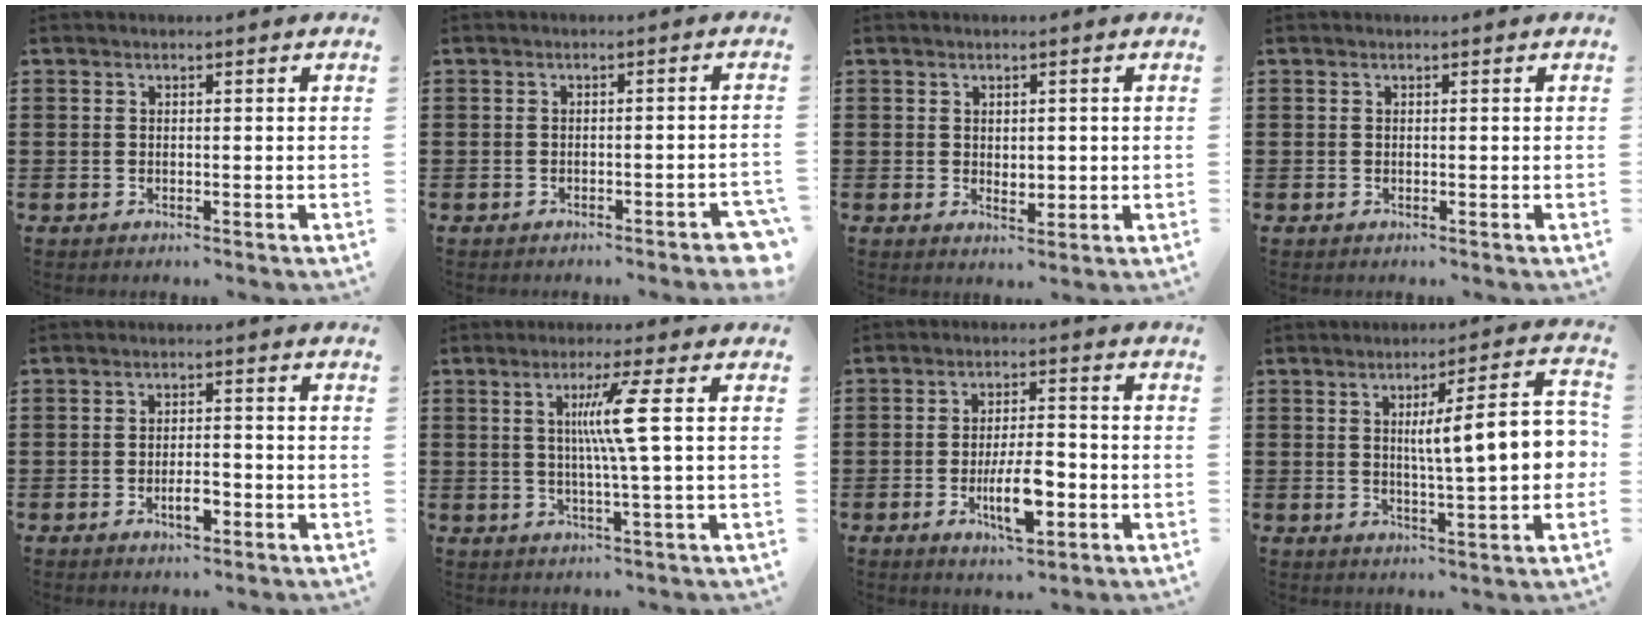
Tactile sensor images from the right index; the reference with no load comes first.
{"total": 2.0, "force": [-1.6, 0.2, 1.2], "torque": [-0.020, 0.000, -0.030]}
{"total": 1.7, "force": [0.8, 1.3, 0.7], "torque": [-0.008, 0.005, 0.012]}
{"total": 0.0}
{"total": 3.3, "force": [-1.4, 1.2, 2.8], "torque": [-0.048, 0.002, -0.025]}
{"total": 7.2, "force": [1.4, -1.0, 7.0], "torque": [-0.137, -0.003, 0.013]}
{"total": 7.8, "force": [-2.6, 2.6, 6.9], "torque": [-0.138, -0.008, -0.048]}
{"total": 10.4, "force": [1.1, 1.6, 10.2], "torque": [-0.167, 0.000, 0.011]}